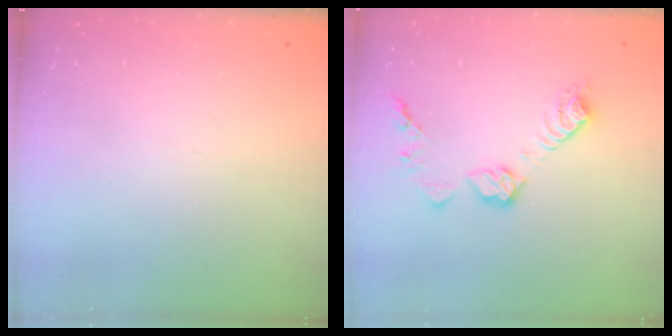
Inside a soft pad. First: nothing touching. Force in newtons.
{"total": 10.6, "press": 10.6, "slide": 0.4}